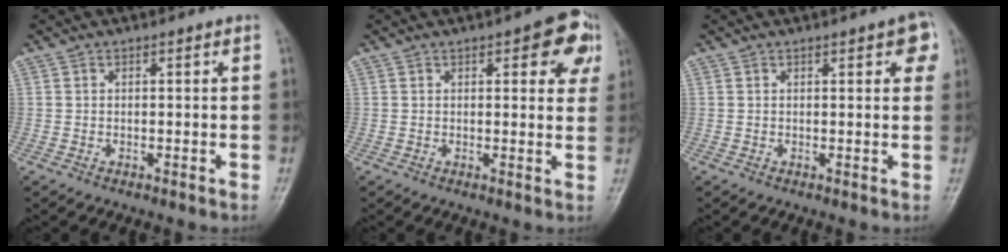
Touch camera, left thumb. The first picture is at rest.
{"total": 8.4, "force": [3.6, 3.3, 6.9], "torque": [-0.047, -0.005, 0.033]}
{"total": 4.3, "force": [1.8, 1.4, 3.7], "torque": [-0.032, -0.001, 0.014]}